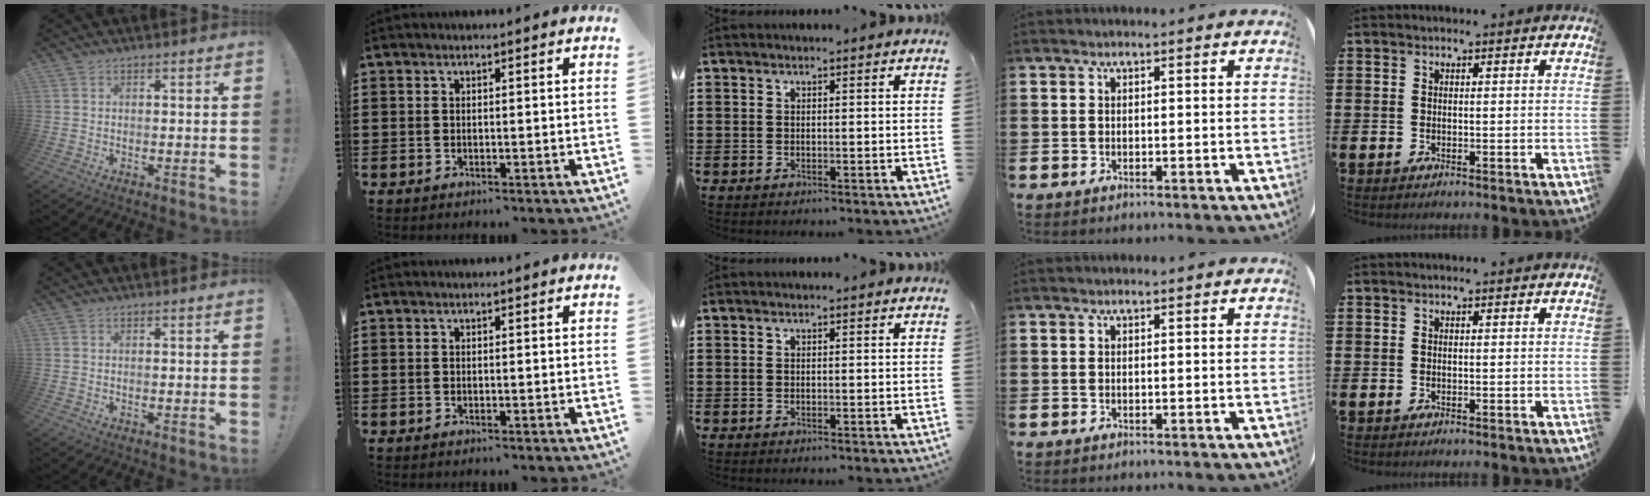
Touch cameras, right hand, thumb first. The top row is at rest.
{}